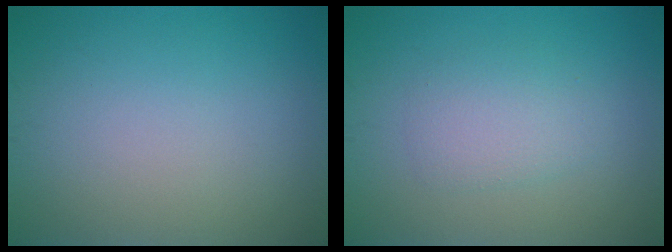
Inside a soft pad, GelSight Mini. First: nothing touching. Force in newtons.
{"total": 2.4, "press": 2.4, "slide": 0.2}